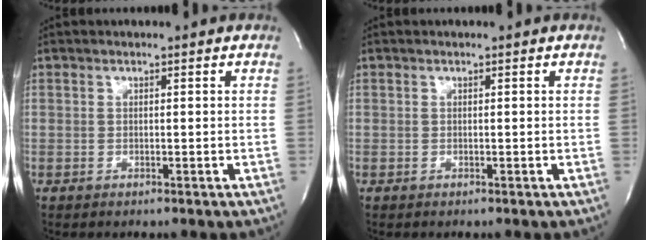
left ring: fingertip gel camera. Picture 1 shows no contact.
{"total": 0.0}